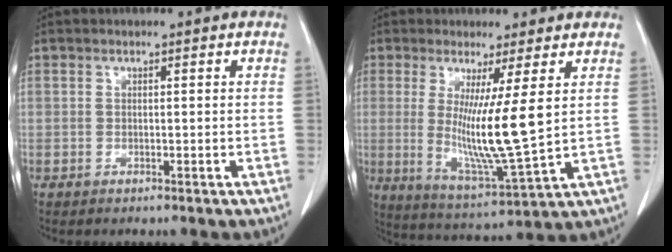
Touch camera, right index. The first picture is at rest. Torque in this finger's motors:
{"motor_torque": [1.17, 0.96, 0.37, 0.15]}